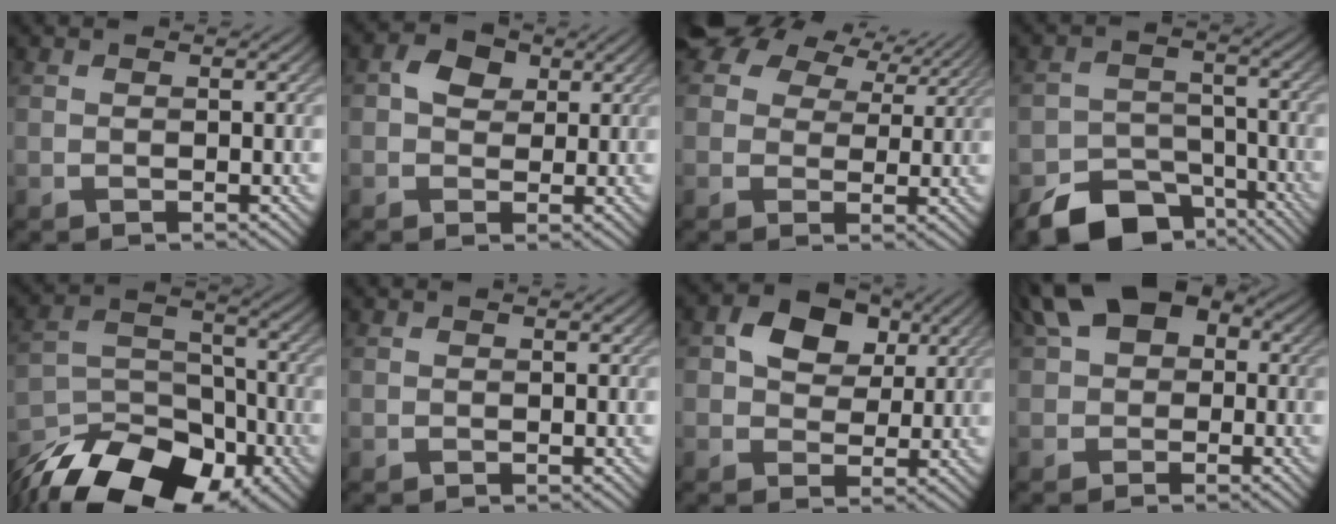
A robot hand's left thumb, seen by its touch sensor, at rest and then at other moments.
{"total": 3.1, "force": [0.7, 2.4, 1.8], "torque": [-0.034, 0.006, 0.005]}
{"total": 9.3, "force": [5.5, 5.8, 4.8], "torque": [-0.107, 0.026, 0.077]}
{"total": 9.6, "force": [-6.7, 5.5, 4.2], "torque": [-0.074, -0.021, -0.108]}
{"total": 16.1, "force": [-11.9, 8.0, 7.4], "torque": [-0.161, -0.030, -0.191]}
{"total": 0.0}
{"total": 6.3, "force": [2.2, 4.6, 3.7], "torque": [-0.066, 0.002, 0.029]}
{"total": 7.6, "force": [2.0, 5.4, 5.1], "torque": [-0.087, 0.017, 0.019]}